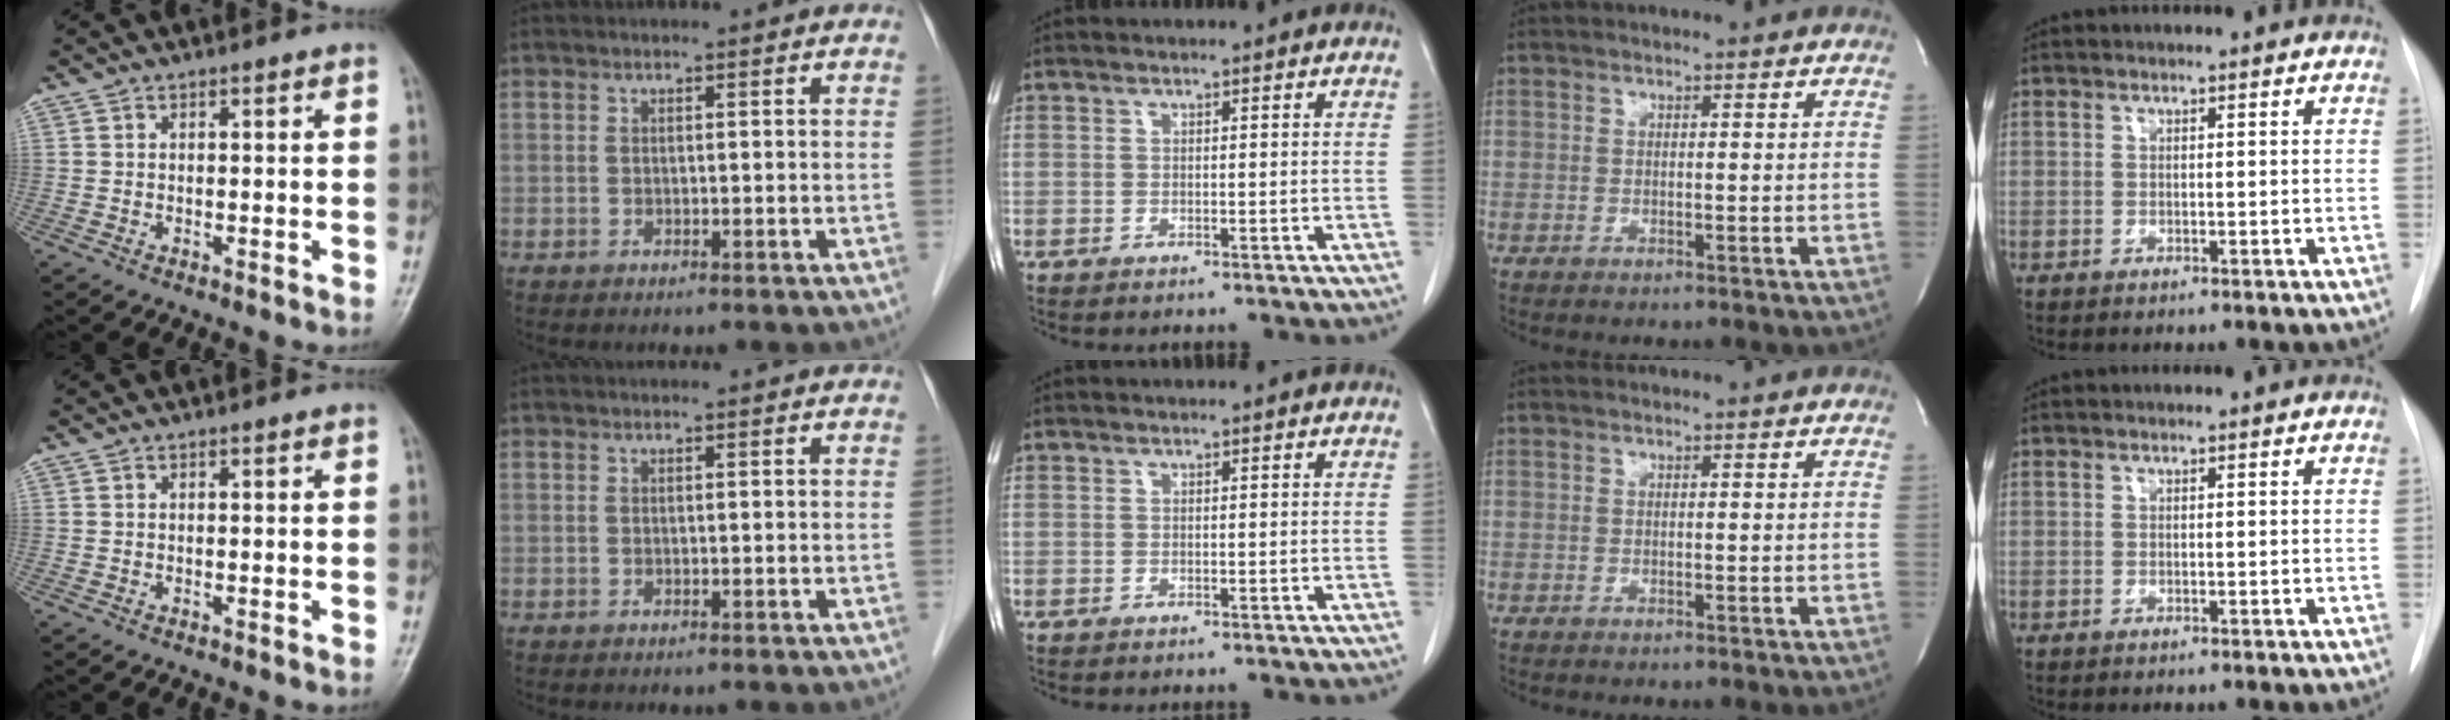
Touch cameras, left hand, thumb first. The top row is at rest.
{}